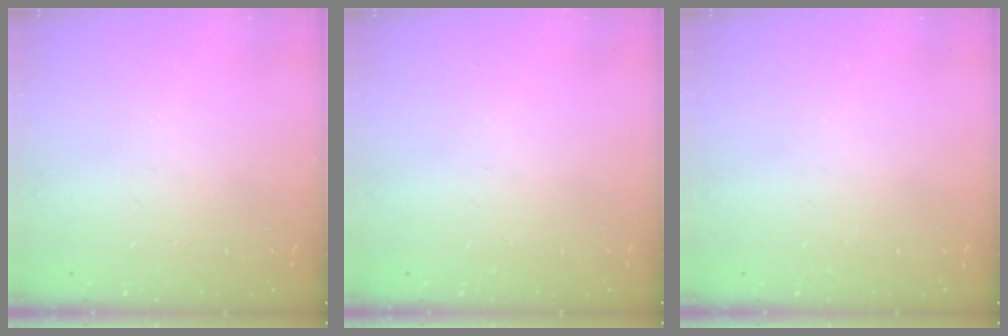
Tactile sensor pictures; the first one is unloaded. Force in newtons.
{"total": 0.0}
{"total": 0.0}